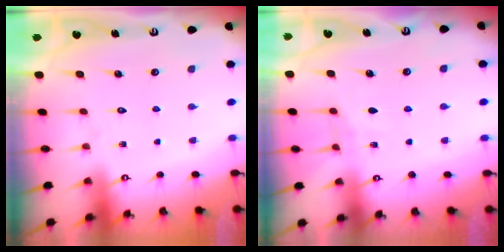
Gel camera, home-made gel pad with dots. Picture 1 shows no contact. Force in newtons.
{"total": 4.8, "press": 4.8, "slide": 0.6}